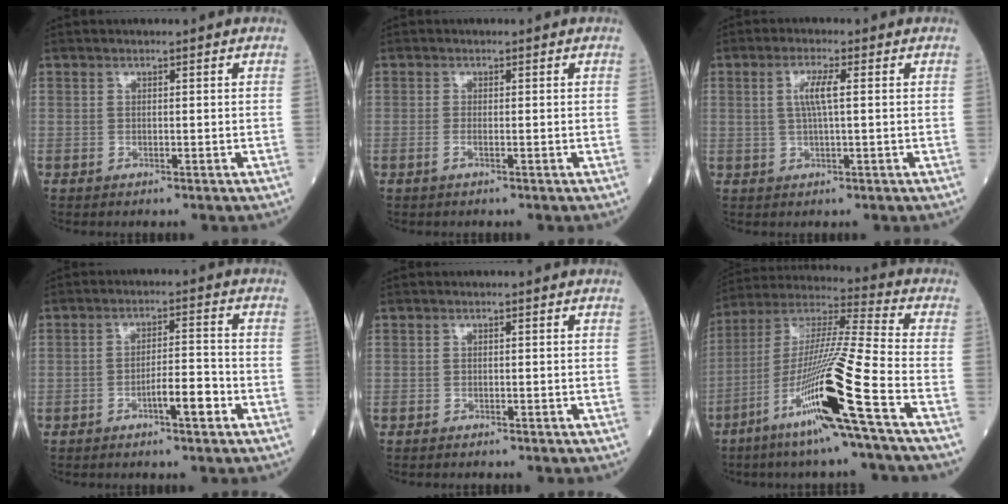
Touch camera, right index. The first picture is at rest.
{"total": 0.9, "force": [-0.4, -0.4, 0.7], "torque": [-0.017, -0.001, -0.008]}
{"total": 3.7, "force": [0.7, 0.2, 3.7], "torque": [-0.074, 0.003, 0.012]}
{"total": 4.6, "force": [-2.3, 0.6, 3.9], "torque": [-0.057, 0.003, -0.041]}
{"total": 0.6, "force": [-0.6, 0.0, 0.1], "torque": [-0.006, -0.002, -0.013]}
{"total": 18.9, "force": [-8.5, -1.9, 16.8], "torque": [-0.347, -0.034, -0.166]}